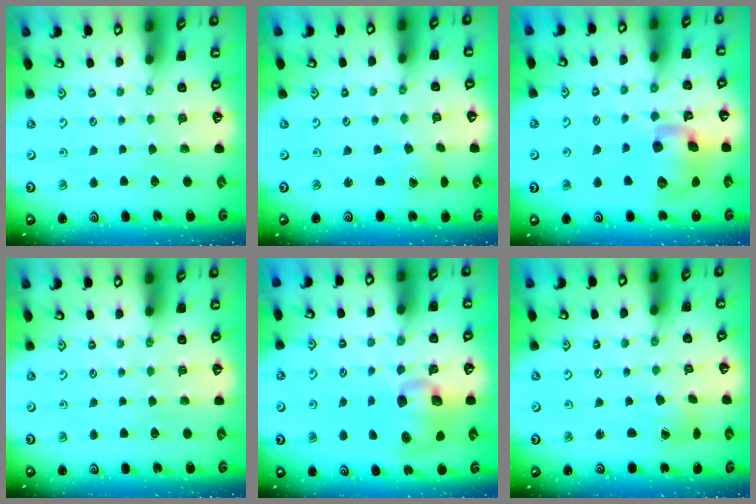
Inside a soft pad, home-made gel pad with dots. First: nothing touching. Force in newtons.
{"total": 1.5, "press": 1.5, "slide": 0.1}
{"total": 13.5, "press": 13.4, "slide": 2.2}
{"total": 0.0}
{"total": 10.8, "press": 10.6, "slide": 1.5}
{"total": 2.4, "press": 2.4, "slide": 0.3}